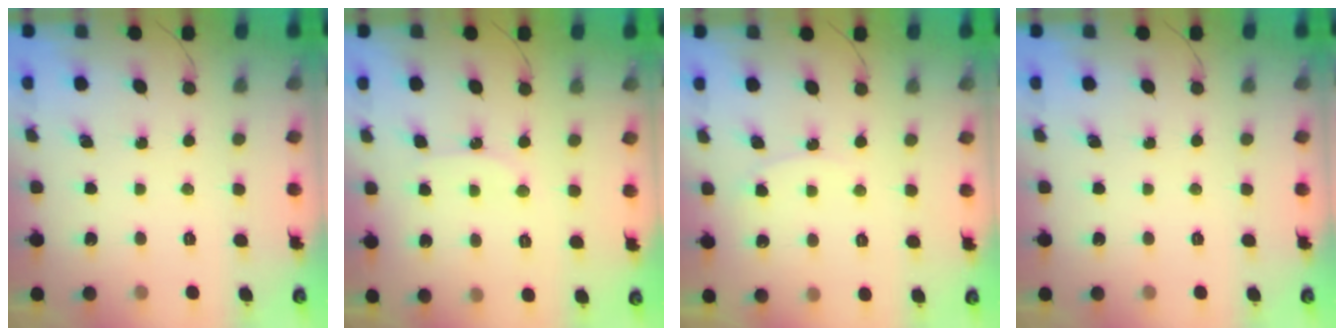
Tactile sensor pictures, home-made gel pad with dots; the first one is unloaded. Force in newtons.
{"total": 7.5, "press": 7.4, "slide": 0.7}
{"total": 4.4, "press": 4.4, "slide": 0.4}
{"total": 0.0}